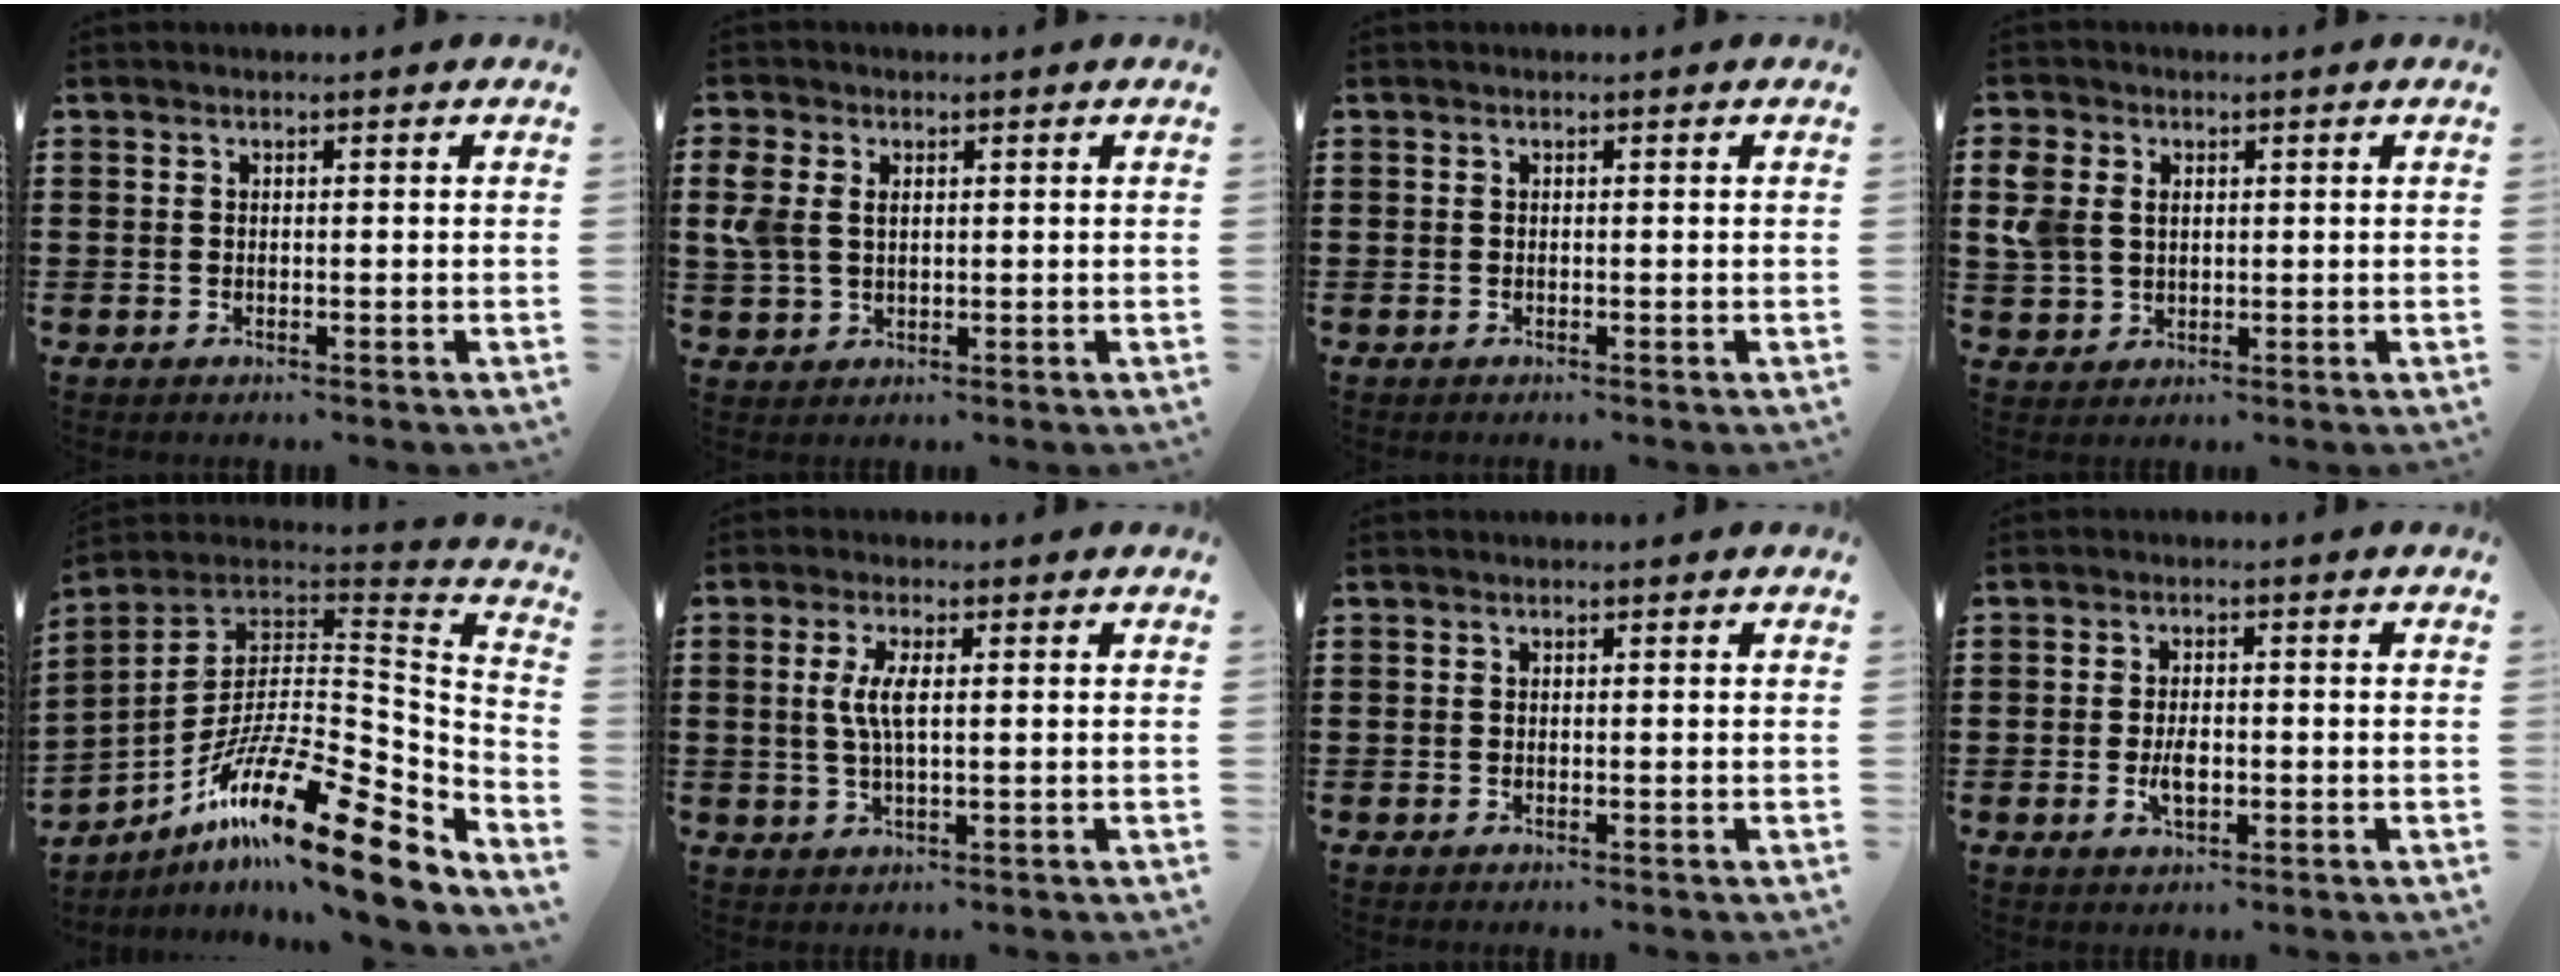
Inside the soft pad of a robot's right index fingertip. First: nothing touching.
{"total": 3.8, "force": [1.4, 2.6, 2.4], "torque": [-0.071, 0.005, 0.019]}
{"total": 0.0}
{"total": 4.7, "force": [1.3, 3.8, 2.4], "torque": [-0.074, 0.009, 0.020]}
{"total": 20.3, "force": [-13.1, 4.6, 14.8], "torque": [-0.254, 0.022, -0.236]}
{"total": 4.2, "force": [0.6, 1.0, 4.0], "torque": [-0.085, 0.001, 0.005]}
{"total": 0.0}
{"total": 3.3, "force": [-0.7, 1.6, 2.8], "torque": [-0.059, -0.002, -0.014]}